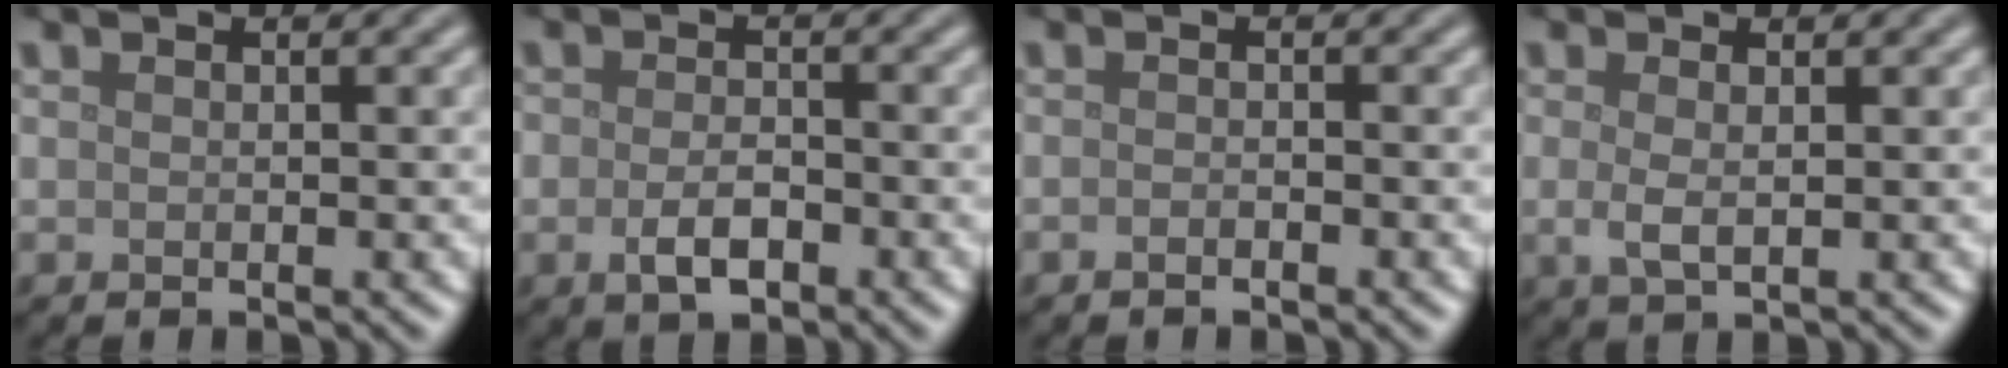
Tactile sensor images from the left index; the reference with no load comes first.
{"total": 2.7, "force": [-1.1, 1.5, 2.0], "torque": [-0.037, -0.002, -0.022]}
{"total": 0.6, "force": [-0.5, 0.1, 0.3], "torque": [-0.006, 0.001, -0.009]}
{"total": 1.8, "force": [0.1, 0.6, 1.7], "torque": [-0.034, -0.002, 0.001]}